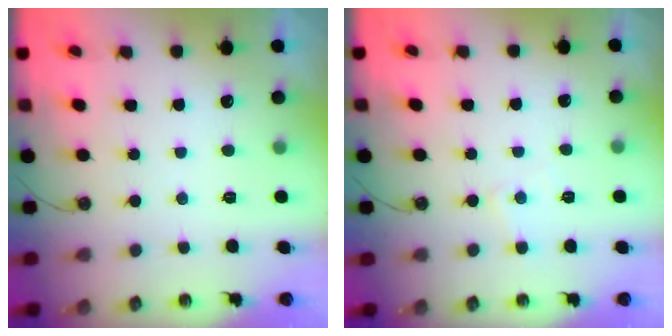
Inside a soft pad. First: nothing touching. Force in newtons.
{"total": 4.2, "press": 4.2, "slide": 0.5}